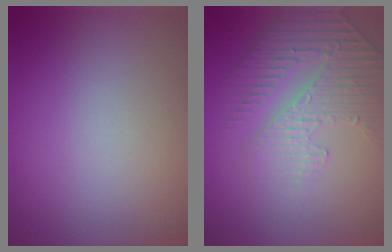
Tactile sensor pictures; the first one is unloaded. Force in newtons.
{"total": 4.6, "press": 3.3, "slide": 3.2}